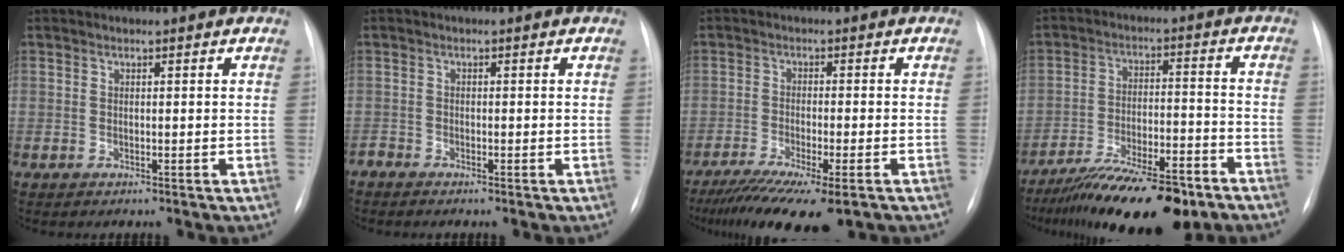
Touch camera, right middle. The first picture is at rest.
{"total": 1.0, "force": [-1.0, 0.2, 0.0], "torque": [0.002, -0.002, -0.020]}
{"total": 13.1, "force": [-9.5, 2.1, 8.7], "torque": [-0.151, -0.031, -0.151]}
{"total": 17.8, "force": [-13.8, 4.2, 10.4], "torque": [-0.150, 0.001, -0.220]}